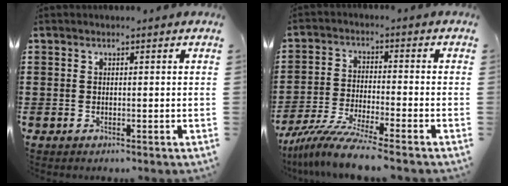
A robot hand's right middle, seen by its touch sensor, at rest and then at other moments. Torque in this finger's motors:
{"motor_torque": [1.20, -0.24, 0.68, 0.21]}